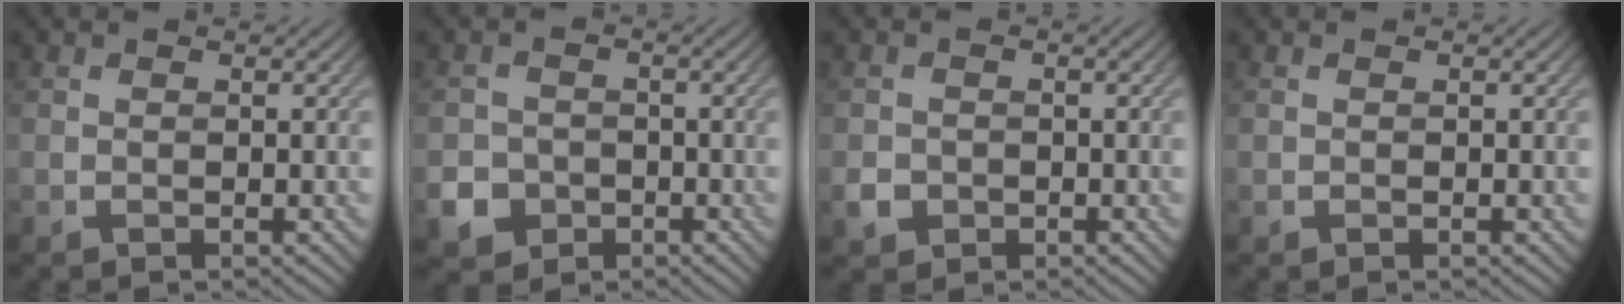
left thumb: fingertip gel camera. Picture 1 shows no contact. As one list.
[{"total": 5.2, "force": [-2.5, 4.4, 1.3], "torque": [-0.023, -0.012, -0.056]}, {"total": 2.1, "force": [-0.8, 1.9, 0.7], "torque": [-0.013, -0.005, -0.018]}, {"total": 0.0}]